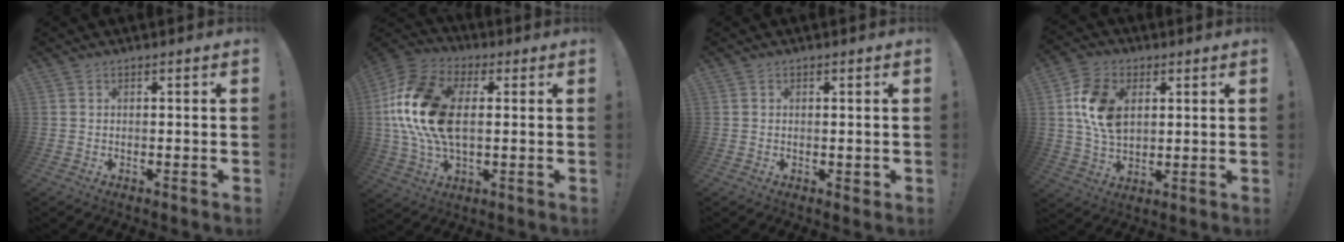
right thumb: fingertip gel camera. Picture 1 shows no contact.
{"total": 20.2, "force": [2.4, 12.4, 15.8], "torque": [-0.294, 0.006, 0.046]}
{"total": 1.4, "force": [0.2, 1.1, 0.8], "torque": [-0.007, 0.001, 0.004]}
{"total": 13.7, "force": [3.4, 9.7, 9.1], "torque": [-0.163, 0.006, 0.065]}